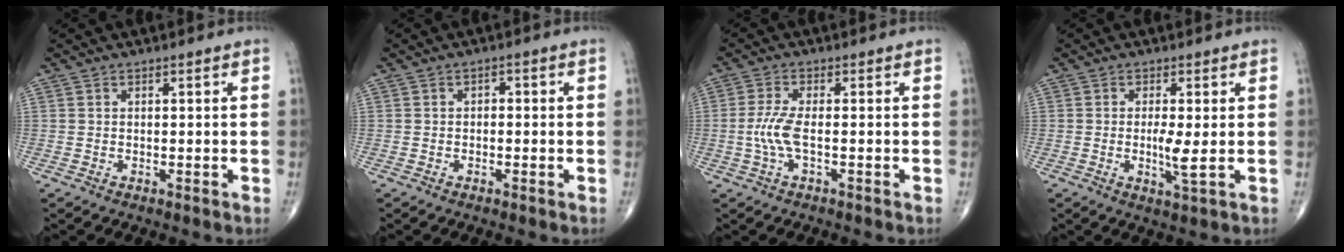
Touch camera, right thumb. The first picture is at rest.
{"total": 1.1, "force": [-0.2, 0.8, 0.8], "torque": [-0.002, 0.004, -0.008]}
{"total": 4.6, "force": [-0.8, 1.2, 4.4], "torque": [-0.115, 0.003, -0.021]}
{"total": 3.9, "force": [-0.1, 0.4, 3.8], "torque": [-0.082, -0.013, -0.003]}